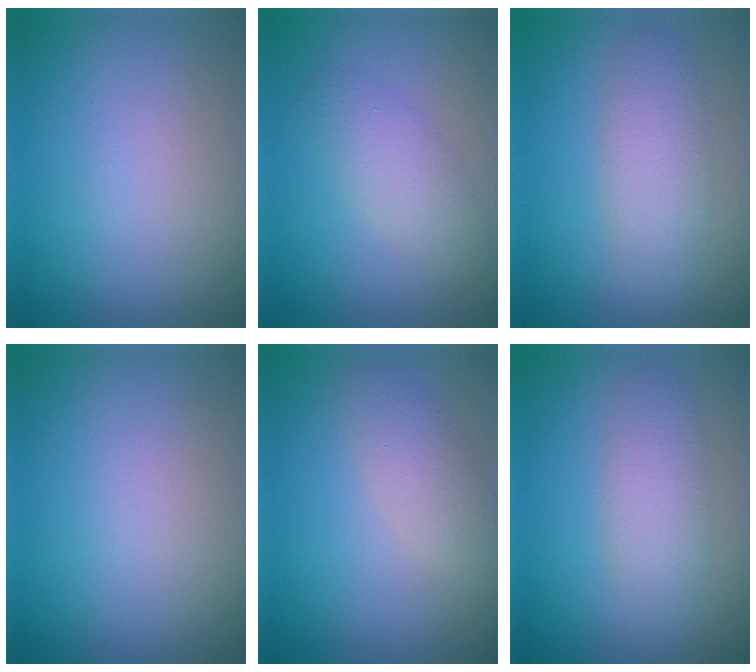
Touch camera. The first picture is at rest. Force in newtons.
{"total": 2.7, "press": 2.7, "slide": 0.2}
{"total": 3.5, "press": 3.5, "slide": 0.1}
{"total": 0.0}
{"total": 2.6, "press": 2.6, "slide": 0.2}
{"total": 3.1, "press": 3.1, "slide": 0.0}